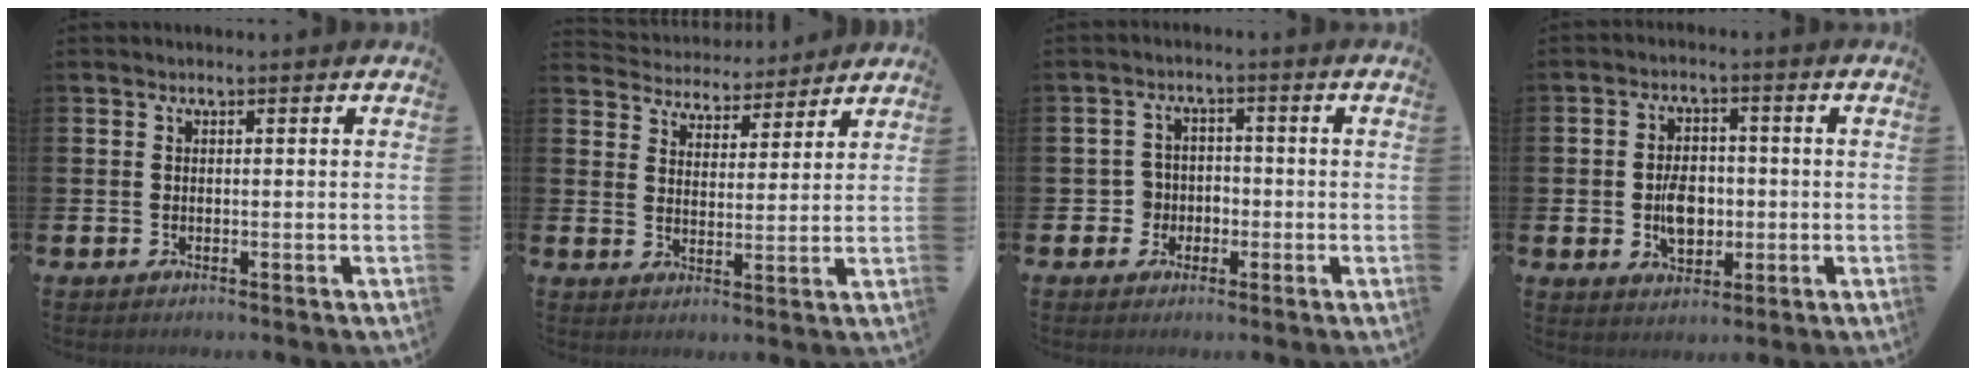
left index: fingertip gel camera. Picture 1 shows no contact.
{"total": 4.7, "force": [4.5, 1.2, -0.3], "torque": [-0.015, -0.036, 0.078]}
{"total": 3.5, "force": [-1.3, 3.2, 0.5], "torque": [-0.023, 0.008, -0.031]}
{"total": 5.7, "force": [-0.7, 3.8, 4.1], "torque": [-0.063, 0.005, -0.016]}